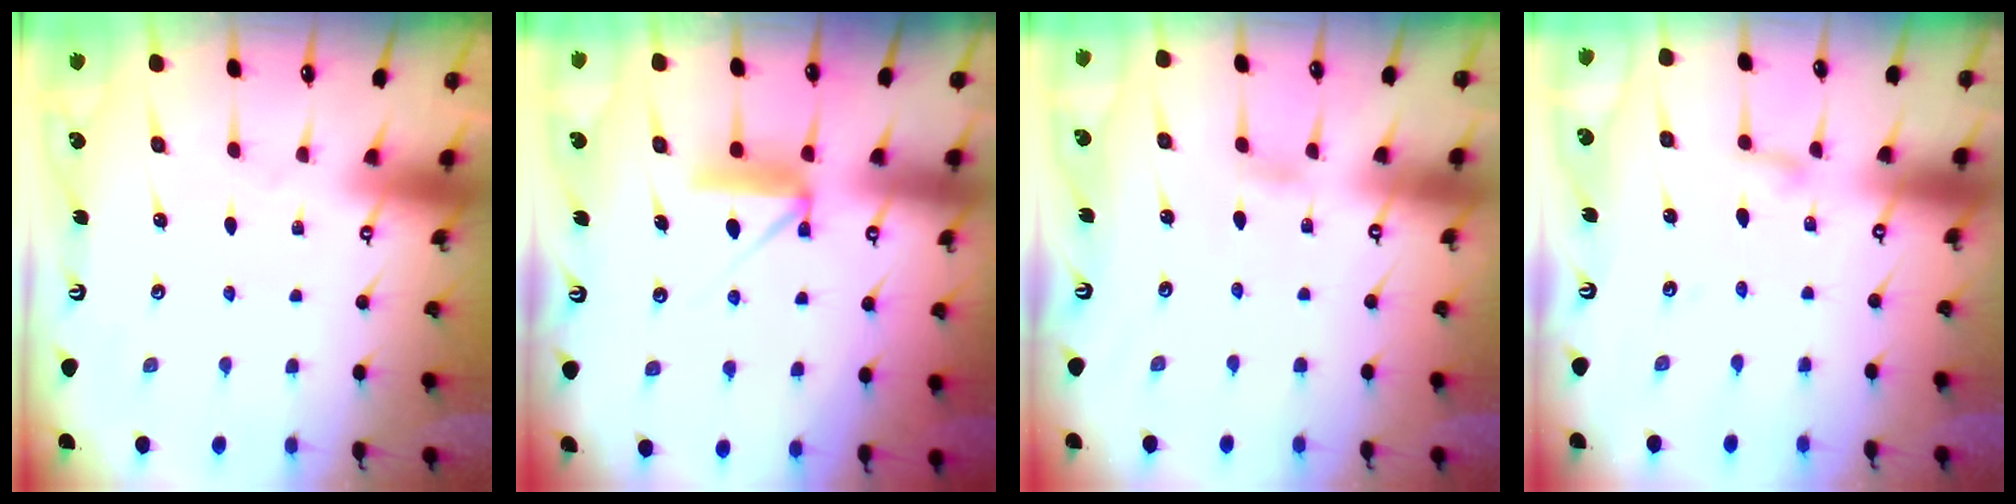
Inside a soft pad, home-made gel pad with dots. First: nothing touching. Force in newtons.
{"total": 8.9, "press": 8.9, "slide": 0.3}
{"total": 2.0, "press": 2.0, "slide": 0.2}
{"total": 2.4, "press": 2.4, "slide": 0.2}